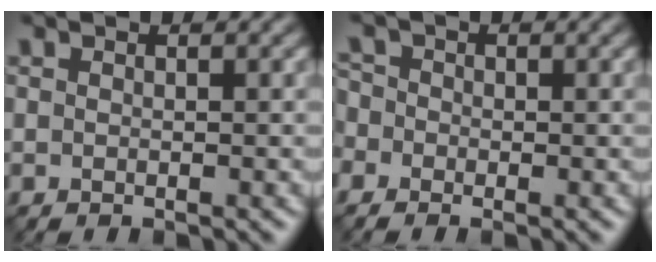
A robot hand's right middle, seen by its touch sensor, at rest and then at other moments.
{"total": 3.8, "force": [-1.6, 2.9, 1.9], "torque": [-0.035, 0.016, -0.037]}